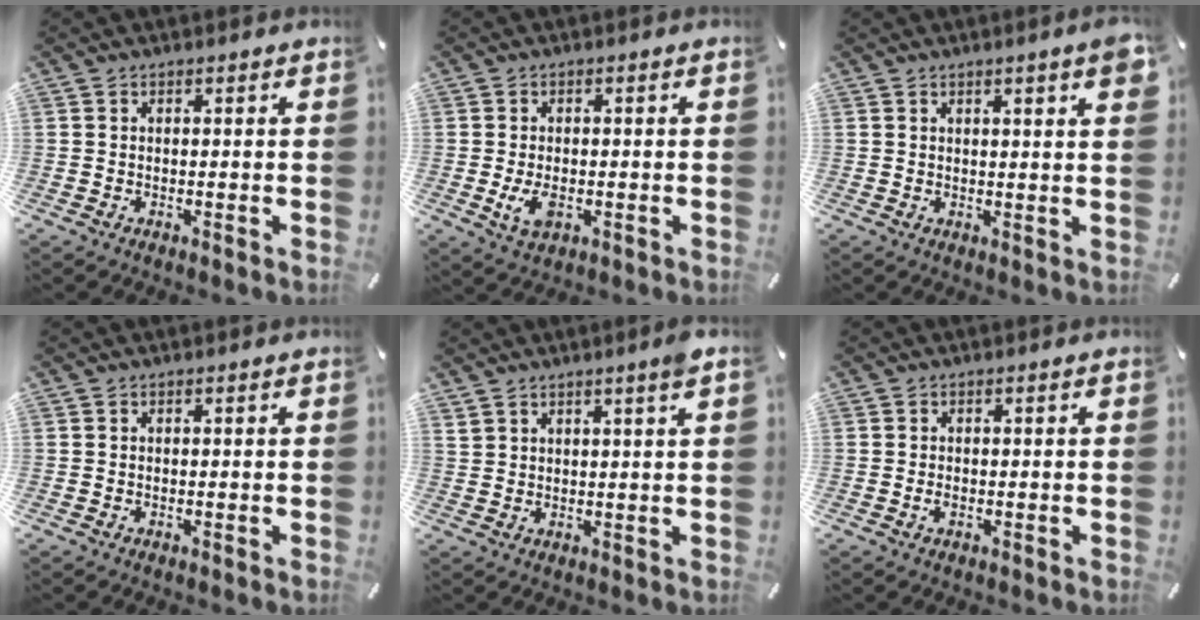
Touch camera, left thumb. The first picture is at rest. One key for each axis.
{"total": 4.4, "fx": -1.0, "fy": 2.6, "fz": 3.4, "tx": -0.085, "ty": -0.005, "tz": -0.022}
{"total": 4.0, "fx": 2.0, "fy": 0.4, "fz": 3.4, "tx": -0.059, "ty": -0.007, "tz": 0.033}
{"total": 0.0}
{"total": 3.0, "fx": 2.5, "fy": -0.2, "fz": 1.8, "tx": -0.041, "ty": -0.006, "tz": 0.044}
{"total": 1.3, "fx": -0.4, "fy": 0.7, "fz": 1.0, "tx": -0.019, "ty": -0.001, "tz": -0.007}